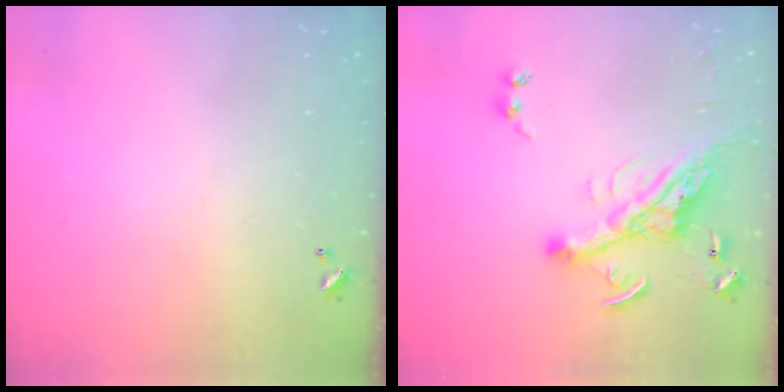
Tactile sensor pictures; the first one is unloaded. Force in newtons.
{"total": 12.6, "press": 12.4, "slide": 2.4}